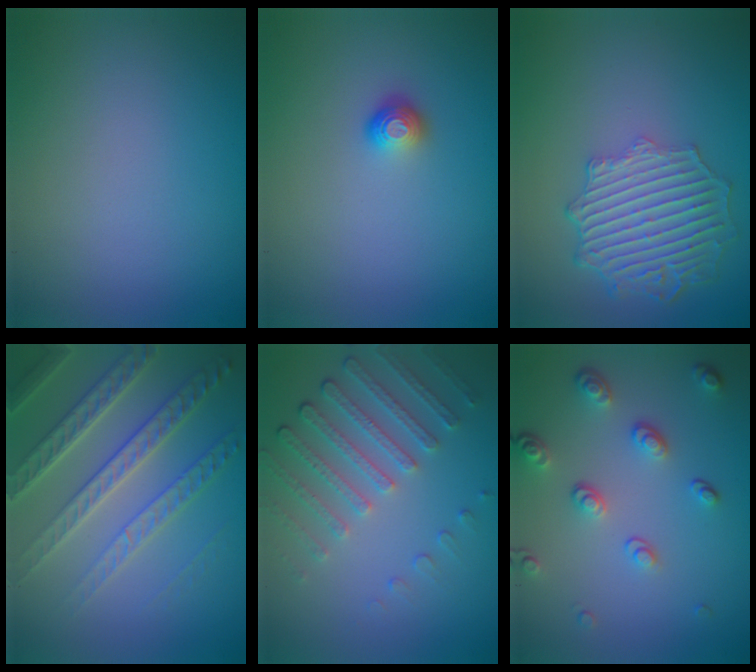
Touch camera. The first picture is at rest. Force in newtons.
{"total": 1.2, "press": 0.9, "slide": 0.7}
{"total": 6.4, "press": 5.0, "slide": 4.0}
{"total": 6.8, "press": 4.9, "slide": 4.8}
{"total": 4.5, "press": 3.4, "slide": 3.0}
{"total": 3.3, "press": 2.5, "slide": 2.1}